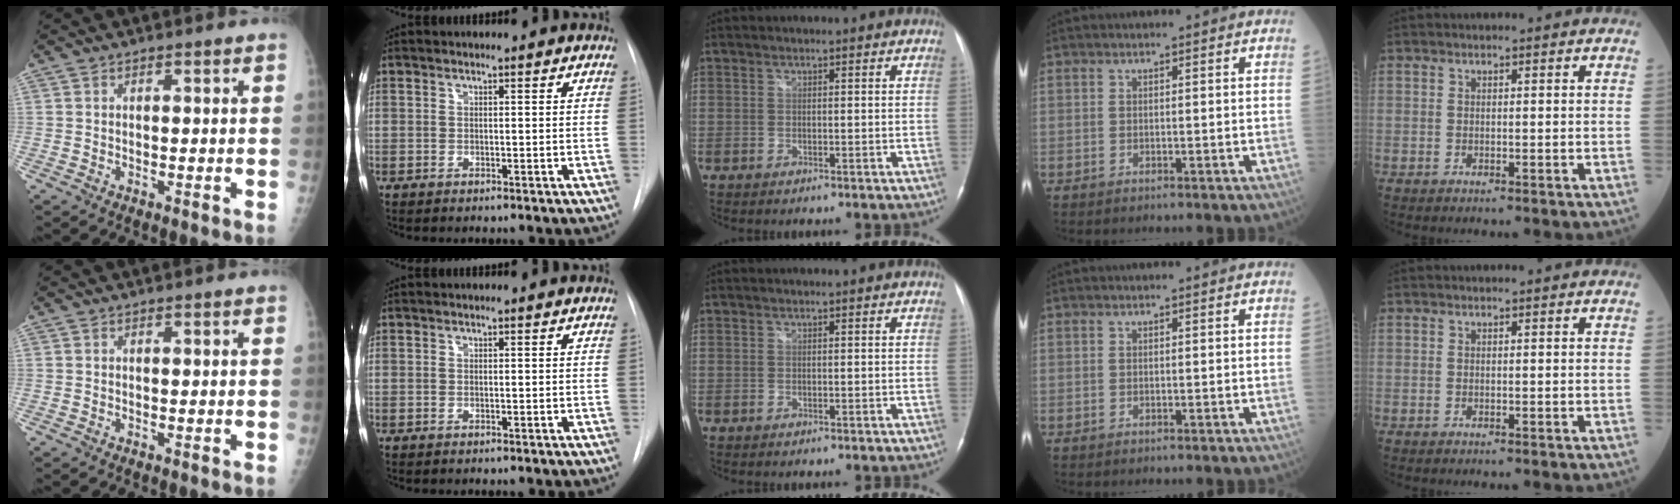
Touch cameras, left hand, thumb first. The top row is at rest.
{}